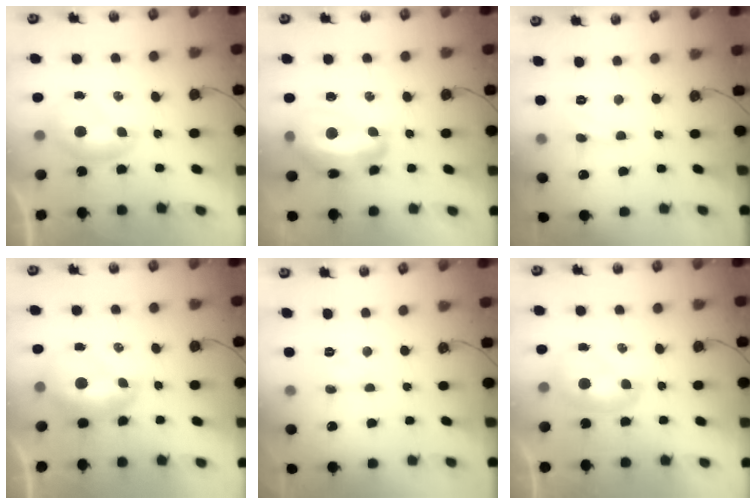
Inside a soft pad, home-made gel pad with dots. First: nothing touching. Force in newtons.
{"total": 8.7, "press": 8.5, "slide": 1.4}
{"total": 1.6, "press": 1.5, "slide": 0.4}
{"total": 2.6, "press": 2.5, "slide": 0.7}
{"total": 2.0, "press": 2.0, "slide": 0.4}
{"total": 1.9, "press": 1.9, "slide": 0.2}